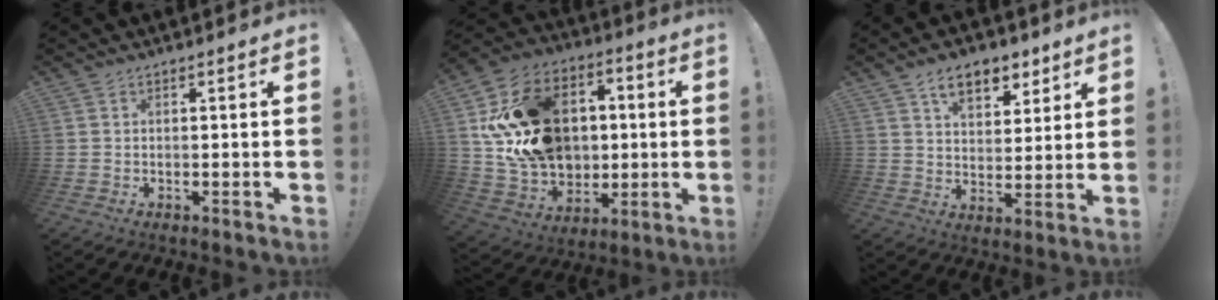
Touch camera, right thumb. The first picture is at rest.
{"total": 23.5, "force": [2.9, 18.5, 14.1], "torque": [-0.226, 0.011, 0.084]}
{"total": 10.8, "force": [6.4, 6.4, 5.8], "torque": [-0.075, -0.030, 0.116]}